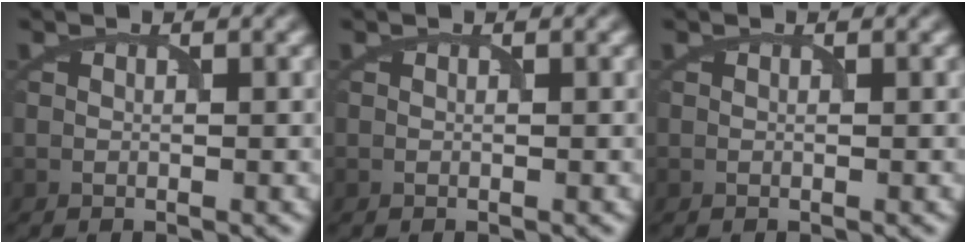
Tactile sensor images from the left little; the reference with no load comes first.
{"total": 0.0}
{"total": 0.0}